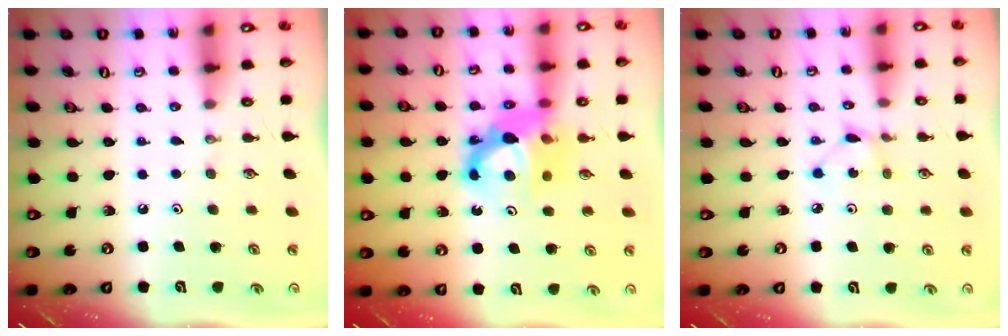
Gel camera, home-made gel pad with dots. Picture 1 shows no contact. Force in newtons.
{"total": 11.5, "press": 11.4, "slide": 1.3}
{"total": 2.5, "press": 2.4, "slide": 0.3}